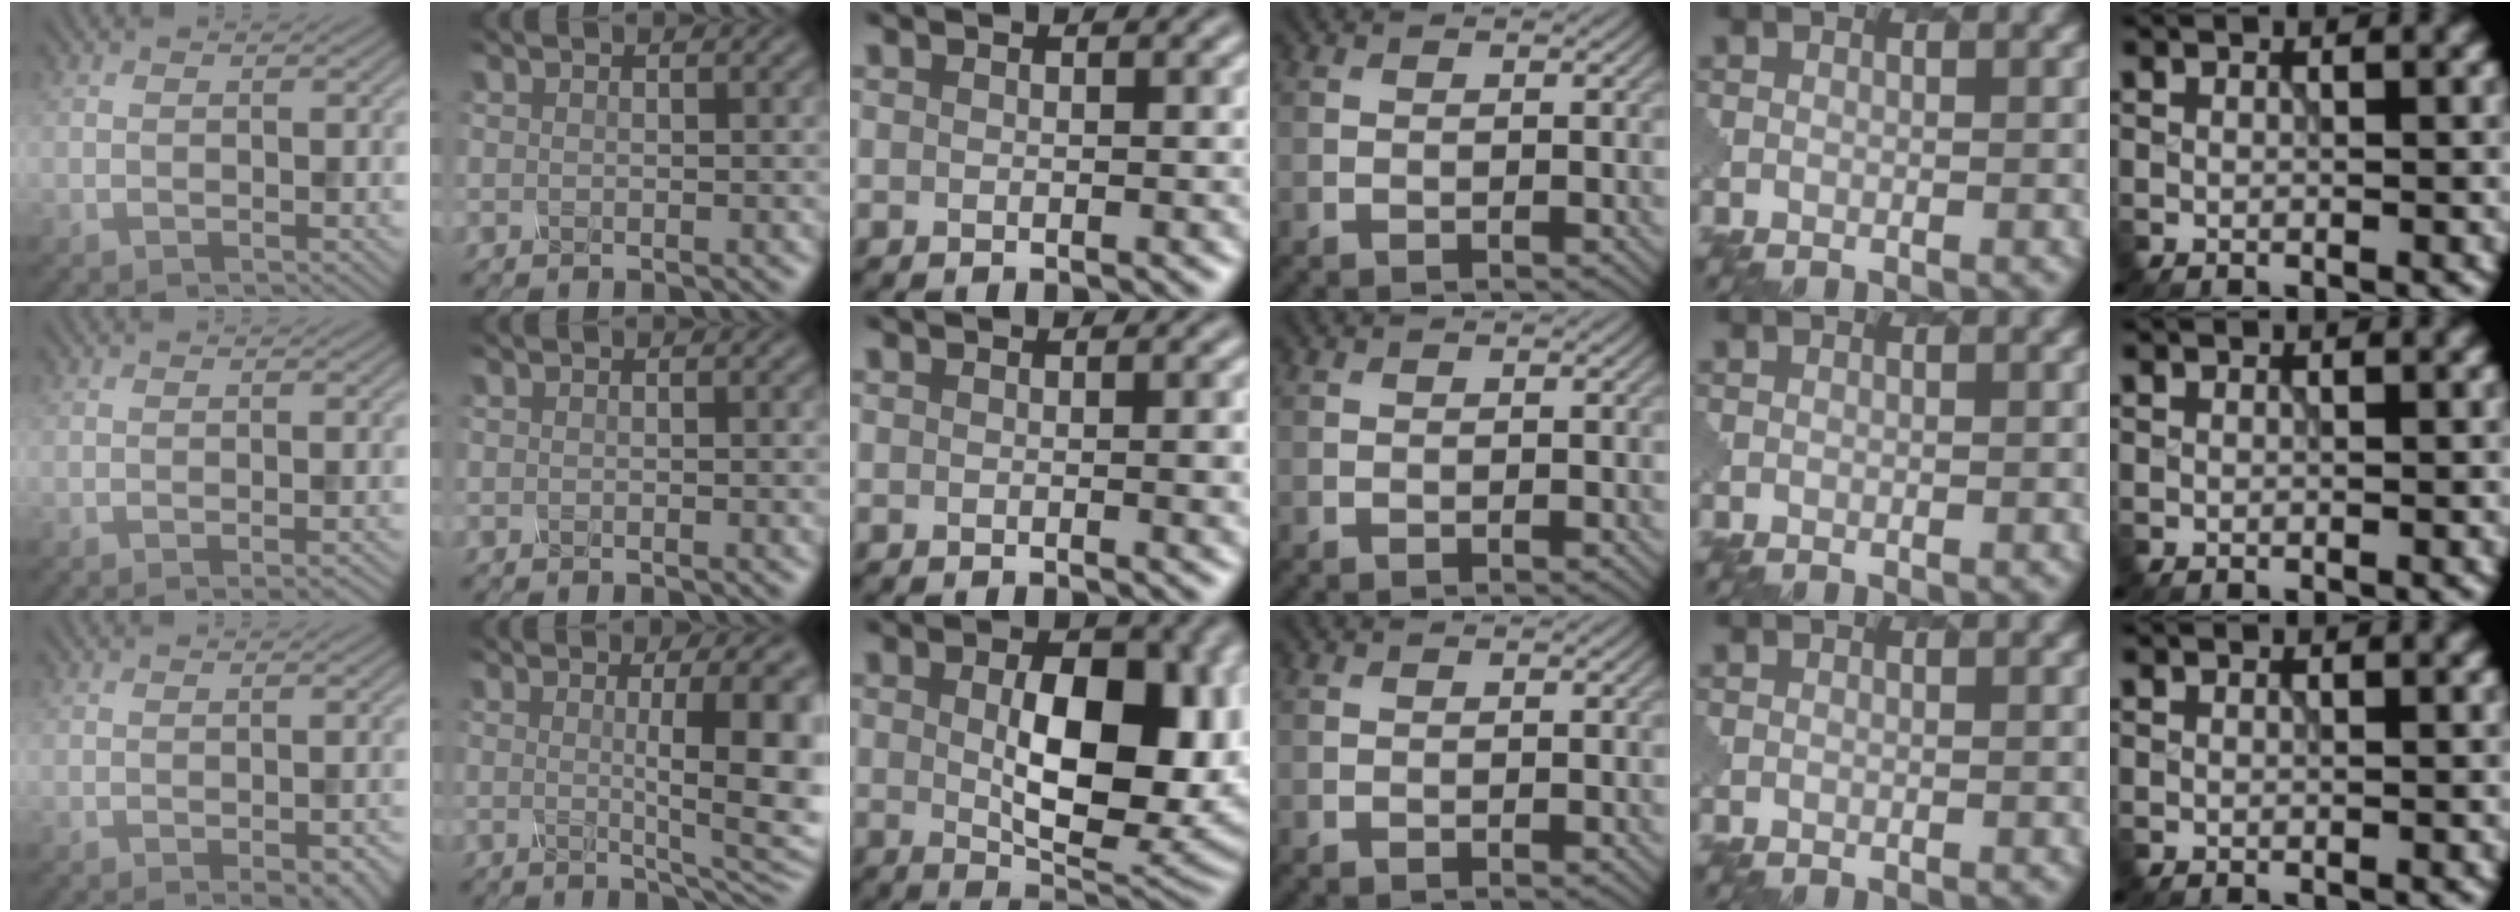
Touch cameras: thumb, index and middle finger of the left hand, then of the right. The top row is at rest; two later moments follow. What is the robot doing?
{"motion": "screw", "object": "spray bottle"}